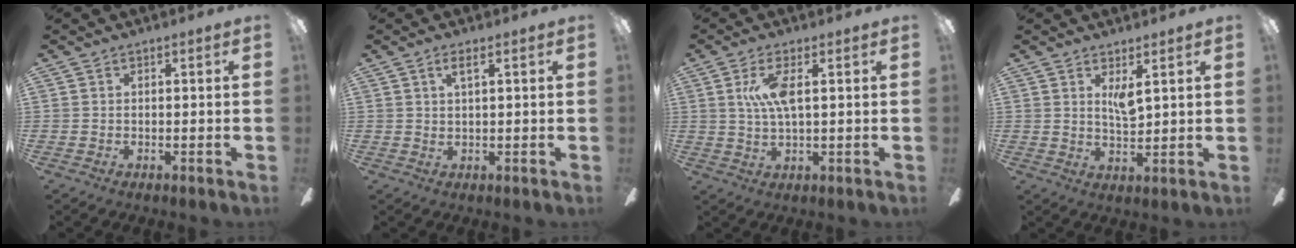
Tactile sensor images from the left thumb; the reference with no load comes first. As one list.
[{"total": 2.4, "force": [1.0, 0.6, 2.1], "torque": [-0.035, -0.001, 0.015]}, {"total": 7.3, "force": [2.0, 2.5, 6.6], "torque": [-0.141, 0.004, 0.031]}, {"total": 4.1, "force": [2.3, 1.0, 3.2], "torque": [-0.063, -0.006, 0.036]}]